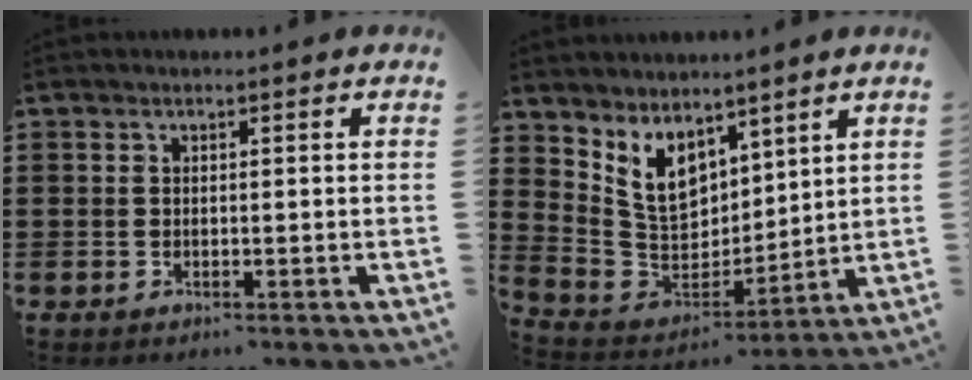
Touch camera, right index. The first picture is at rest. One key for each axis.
{"total": 8.6, "fx": 4.6, "fy": 6.0, "fz": 4.1, "tx": -0.114, "ty": -0.017, "tz": 0.094}